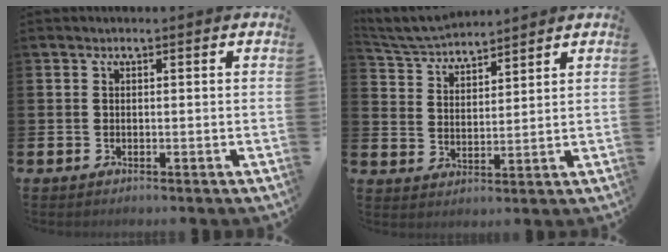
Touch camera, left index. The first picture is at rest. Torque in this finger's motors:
{"motor_torque": [0.18, -0.40, 0.06, 0.05]}